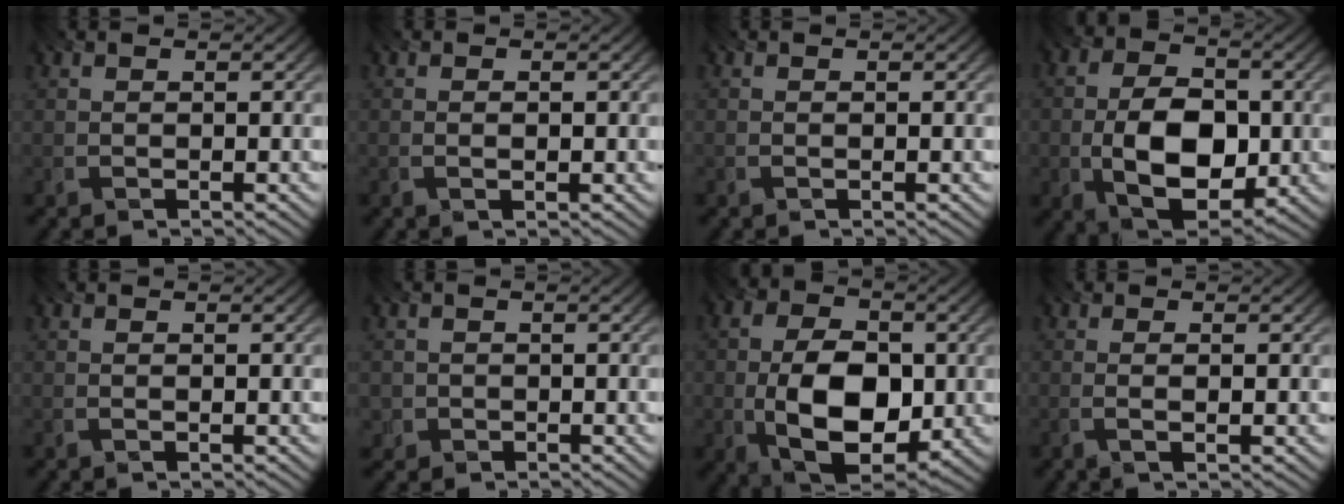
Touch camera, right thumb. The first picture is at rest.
{"total": 0.6, "force": [-0.3, 0.0, 0.5], "torque": [-0.006, -0.003, -0.006]}
{"total": 0.0}
{"total": 10.9, "force": [-2.7, 6.6, 8.2], "torque": [-0.148, -0.009, -0.056]}
{"total": 0.0}
{"total": 1.6, "force": [-0.6, 1.5, -0.2], "torque": [0.001, -0.002, -0.017]}
{"total": 12.3, "force": [-2.7, 7.4, 9.5], "torque": [-0.166, -0.010, -0.052]}
{"total": 1.4, "force": [-0.6, -0.1, 1.3], "torque": [-0.013, 0.000, -0.017]}